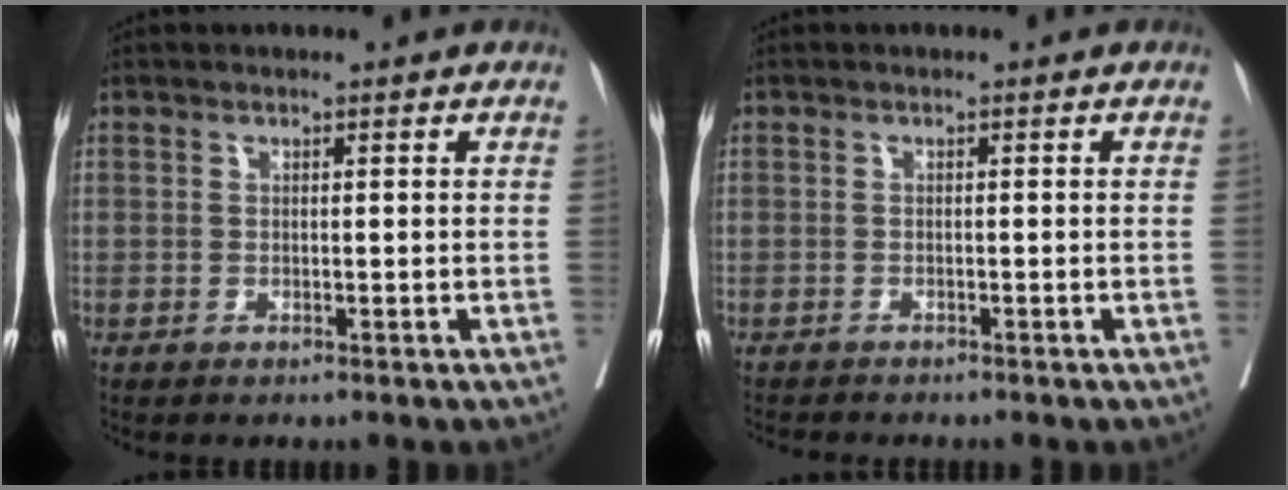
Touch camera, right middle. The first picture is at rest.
{"total": 2.9, "force": [-2.7, 0.3, 0.9], "torque": [-0.013, -0.006, -0.039]}